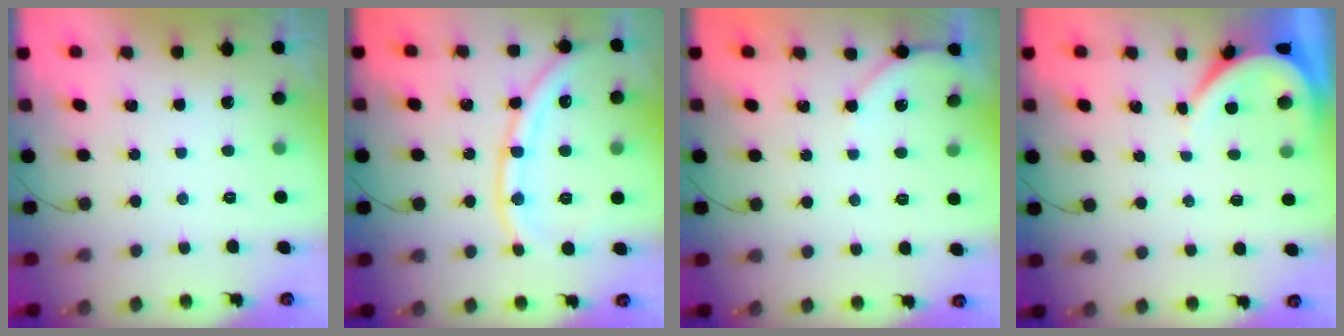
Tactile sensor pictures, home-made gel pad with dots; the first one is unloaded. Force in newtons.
{"total": 13.4, "press": 13.3, "slide": 1.9}
{"total": 3.5, "press": 3.4, "slide": 0.4}
{"total": 3.3, "press": 3.3, "slide": 0.6}